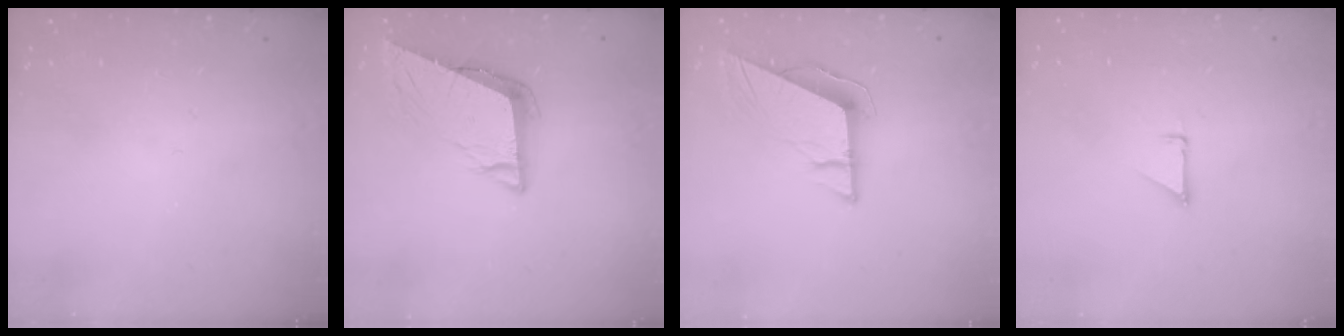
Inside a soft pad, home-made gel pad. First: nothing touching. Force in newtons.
{"total": 9.8, "press": 9.3, "slide": 3.0}
{"total": 9.3, "press": 9.2, "slide": 1.3}
{"total": 1.5, "press": 1.5, "slide": 0.1}